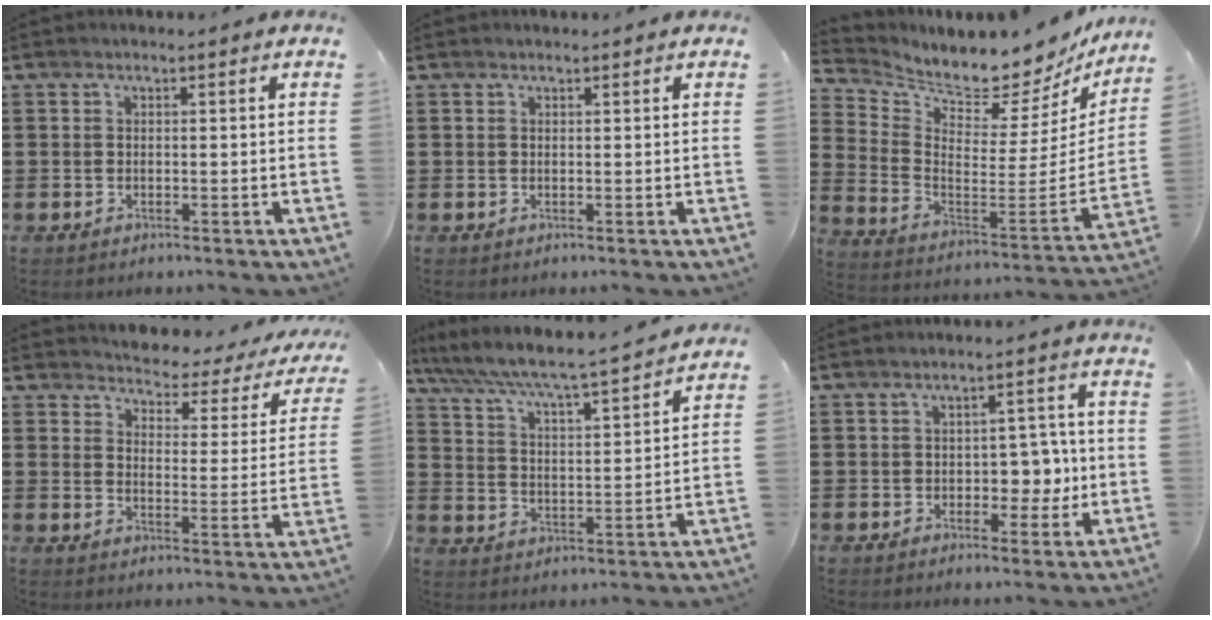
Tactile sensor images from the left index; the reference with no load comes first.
{"total": 0.0}
{"total": 6.2, "force": [6.1, 0.3, 0.9], "torque": [-0.044, -0.084, 0.095]}
{"total": 2.9, "force": [2.8, 0.5, 0.5], "torque": [-0.023, -0.032, 0.038]}
{"total": 5.7, "force": [5.3, -0.2, 2.2], "torque": [-0.066, -0.039, 0.082]}
{"total": 5.1, "force": [-0.5, 3.3, 3.9], "torque": [-0.061, 0.003, -0.017]}